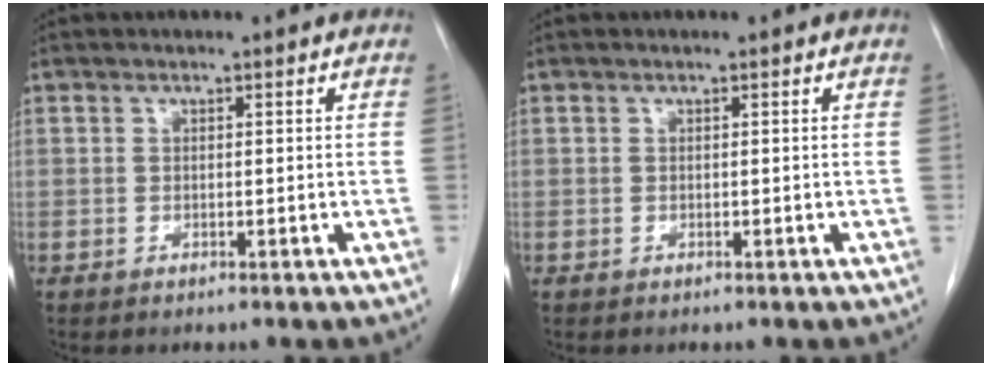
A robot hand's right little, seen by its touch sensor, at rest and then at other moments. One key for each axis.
{"total": 0.0}